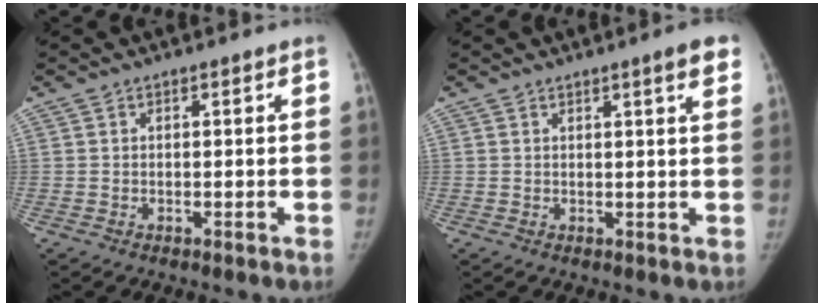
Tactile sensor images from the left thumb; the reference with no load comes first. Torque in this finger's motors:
{"motor_torque": [0.79, 0.12, 0.69, -0.24, 0.15]}